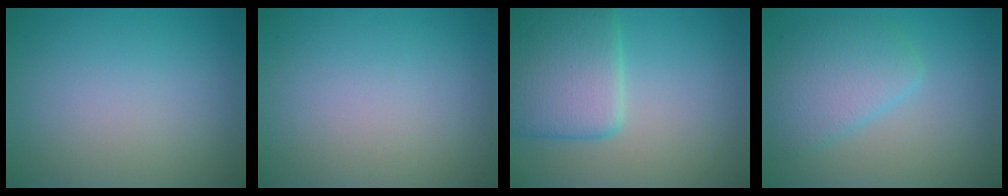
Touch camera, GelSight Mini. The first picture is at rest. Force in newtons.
{"total": 0.0}
{"total": 6.2, "press": 6.2, "slide": 0.2}
{"total": 4.1, "press": 4.1, "slide": 0.2}